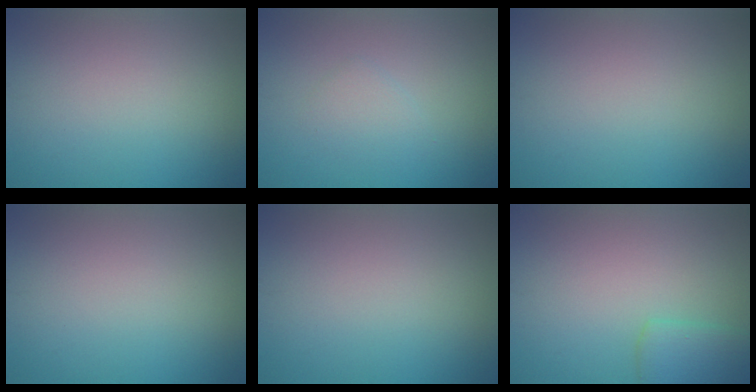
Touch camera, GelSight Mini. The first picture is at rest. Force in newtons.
{"total": 1.4, "press": 1.4, "slide": 0.1}
{"total": 0.0}
{"total": 0.0}
{"total": 0.0}
{"total": 2.5, "press": 2.5, "slide": 0.2}